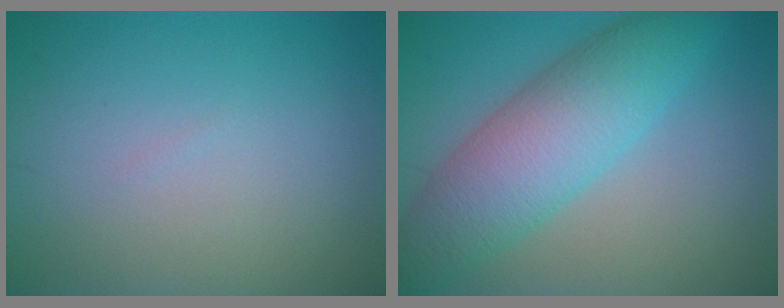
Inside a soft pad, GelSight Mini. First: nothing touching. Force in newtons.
{"total": 7.8, "press": 7.8, "slide": 0.1}